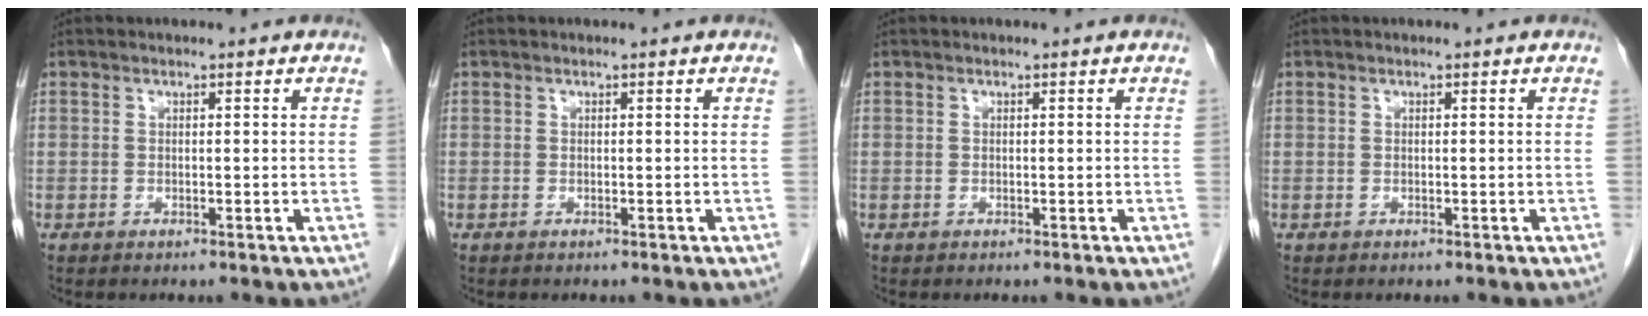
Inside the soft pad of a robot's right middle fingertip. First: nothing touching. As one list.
[{"total": 0.0}, {"total": 0.0}, {"total": 0.0}]